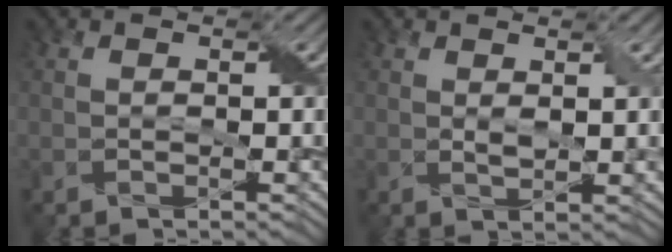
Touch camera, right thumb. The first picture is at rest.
{"total": 2.1, "force": [1.0, 0.5, 1.8], "torque": [-0.036, -0.001, 0.021]}